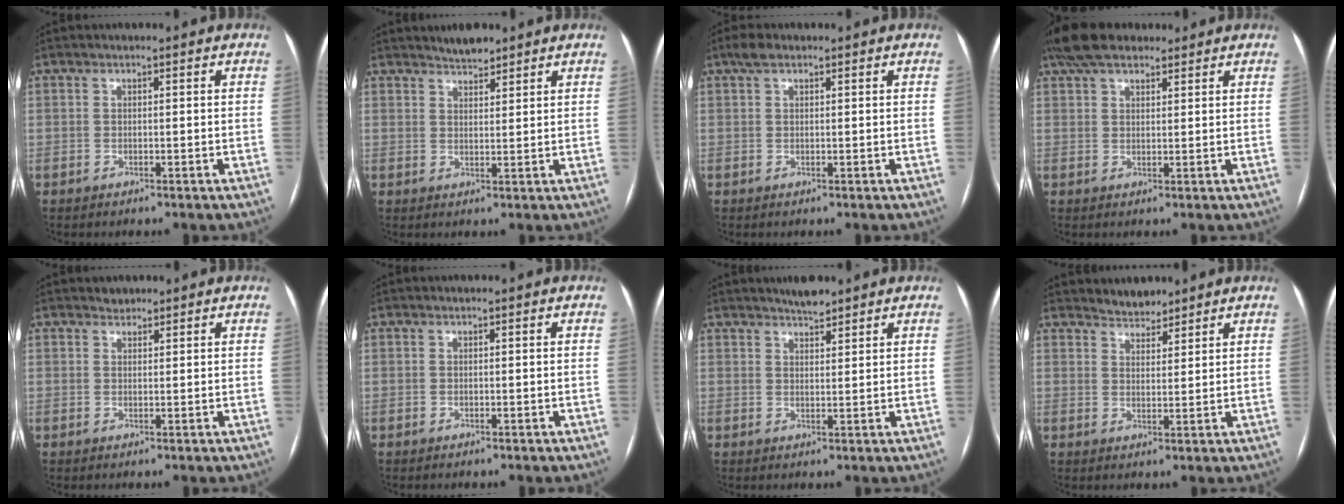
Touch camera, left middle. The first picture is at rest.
{"total": 3.2, "force": [2.9, 0.7, 1.0], "torque": [-0.020, 0.004, 0.047]}
{"total": 2.2, "force": [1.5, 0.9, 1.3], "torque": [-0.029, 0.018, 0.028]}
{"total": 7.8, "force": [6.1, 3.2, 3.8], "torque": [-0.071, 0.034, 0.110]}
{"total": 1.0, "force": [0.8, 0.5, 0.0], "torque": [0.001, 0.002, 0.011]}
{"total": 0.0}
{"total": 3.0, "force": [2.7, 0.5, 1.2], "torque": [-0.023, 0.004, 0.045]}
{"total": 3.2, "force": [3.1, 1.1, 0.1], "torque": [-0.002, 0.006, 0.052]}